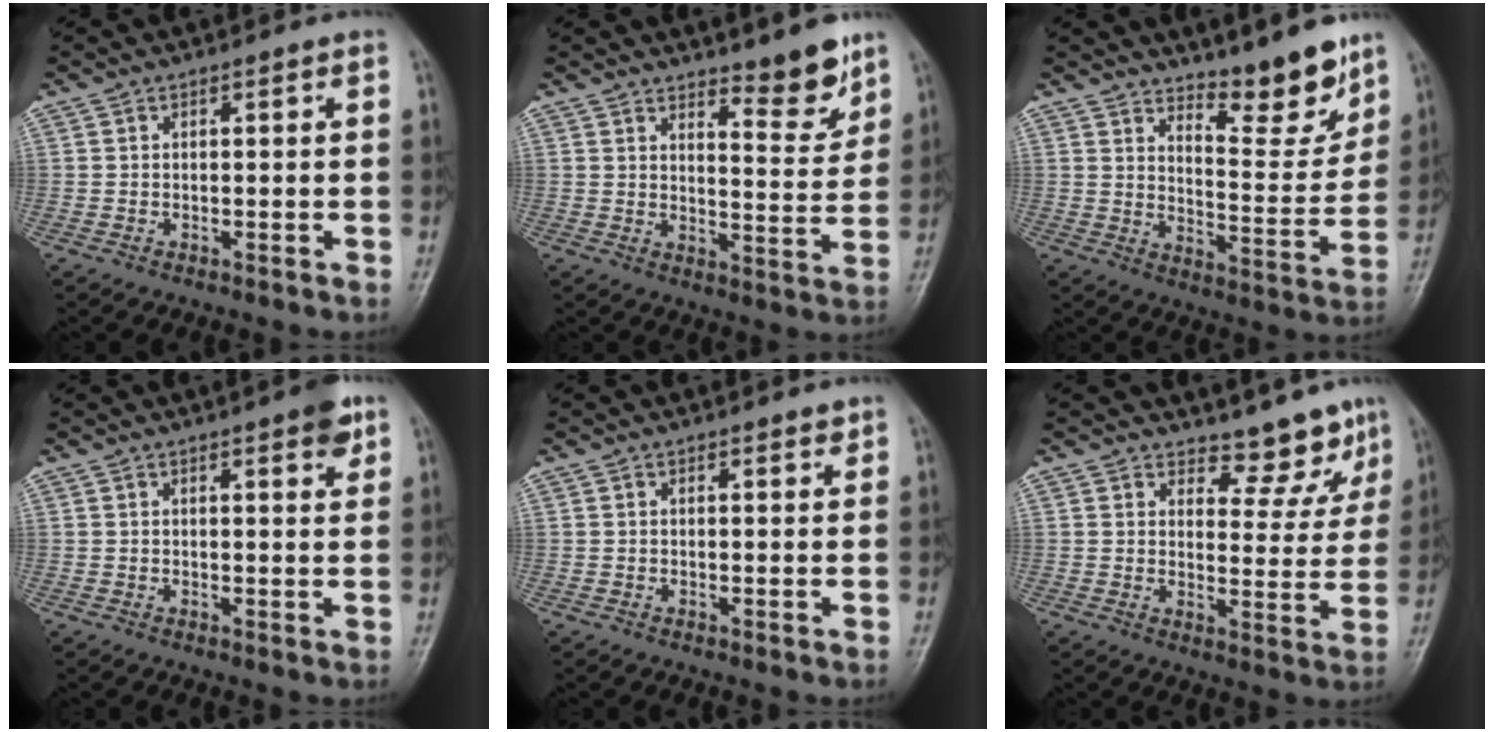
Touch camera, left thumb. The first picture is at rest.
{"total": 7.6, "force": [6.0, 1.8, 4.3], "torque": [-0.043, -0.057, 0.093]}
{"total": 11.0, "force": [8.9, 2.9, 5.8], "torque": [-0.057, -0.080, 0.144]}
{"total": 4.2, "force": [2.5, 1.1, 3.2], "torque": [-0.034, -0.010, 0.028]}
{"total": 1.1, "force": [0.9, 0.4, 0.4], "torque": [-0.004, -0.007, 0.012]}
{"total": 7.7, "force": [6.8, 3.3, 1.7], "torque": [0.008, -0.061, 0.089]}